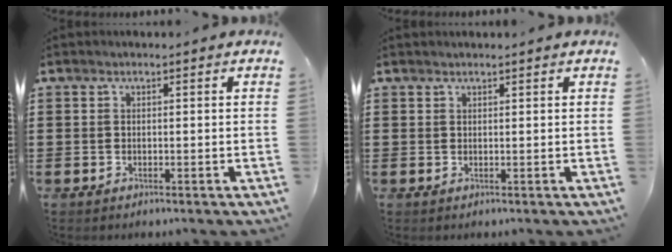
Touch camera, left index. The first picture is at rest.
{"total": 0.5, "force": [0.5, -0.1, 0.2], "torque": [-0.004, -0.001, 0.010]}